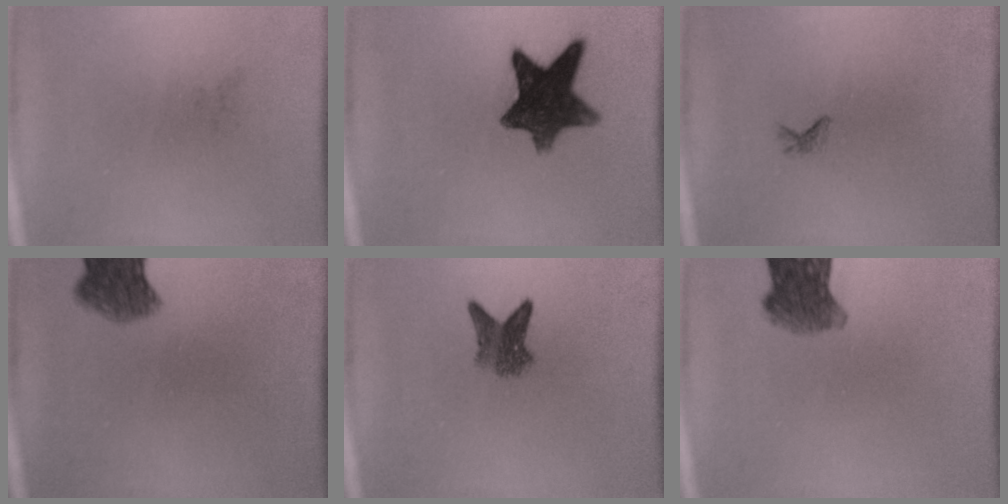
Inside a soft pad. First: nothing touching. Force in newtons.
{"total": 10.9}
{"total": 0.6}
{"total": 5.9}
{"total": 3.6}
{"total": 6.1}